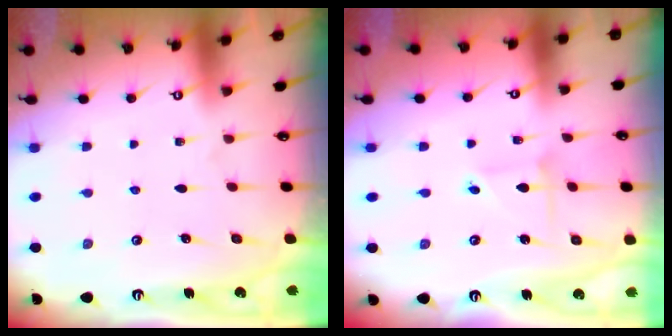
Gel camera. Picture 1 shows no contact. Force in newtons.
{"total": 2.1, "press": 2.1, "slide": 0.2}